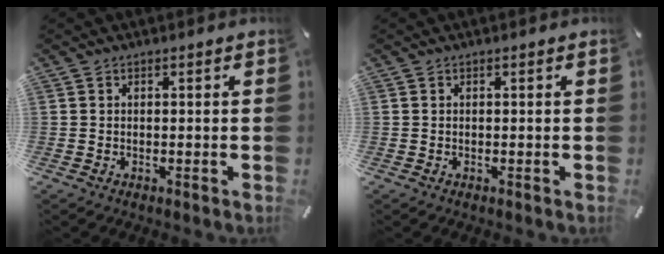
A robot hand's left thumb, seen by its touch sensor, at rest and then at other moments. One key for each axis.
{"total": 0.0}